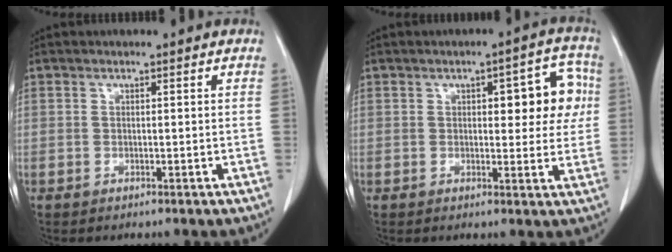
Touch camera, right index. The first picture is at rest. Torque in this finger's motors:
{"motor_torque": [0.43, 0.40, 0.14, 0.04]}